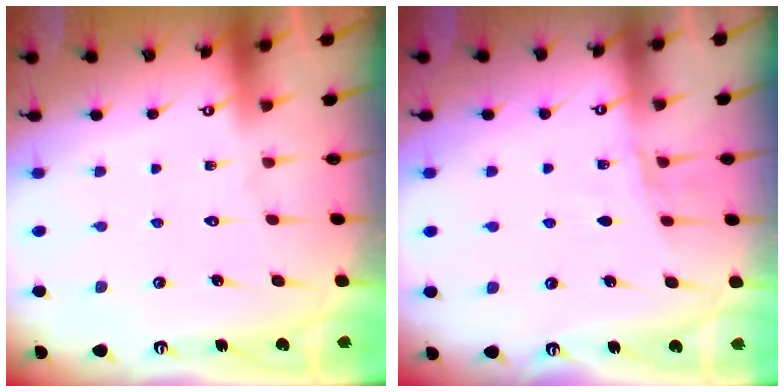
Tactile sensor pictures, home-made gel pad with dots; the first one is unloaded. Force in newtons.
{"total": 4.7, "press": 4.5, "slide": 1.5}